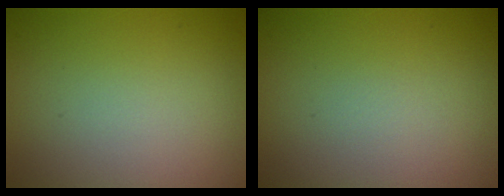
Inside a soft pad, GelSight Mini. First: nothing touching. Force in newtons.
{"total": 0.0}